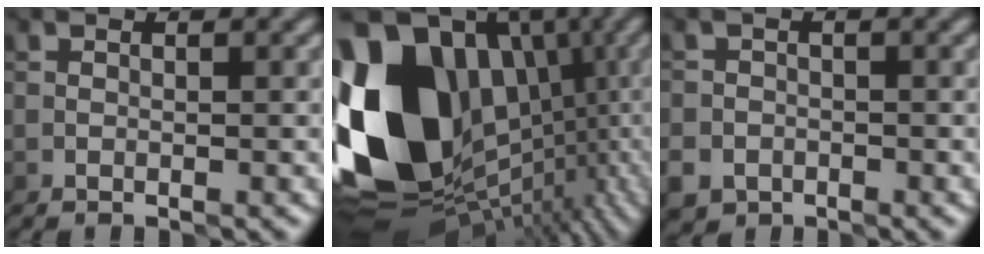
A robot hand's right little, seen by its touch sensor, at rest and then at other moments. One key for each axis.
{"total": 21.6, "fx": 1.1, "fy": 17.1, "fz": 13.2, "tx": -0.251, "ty": -0.039, "tz": 0.041}
{"total": 3.2, "fx": -2.1, "fy": 2.3, "fz": 0.7, "tx": -0.013, "ty": -0.011, "tz": -0.037}